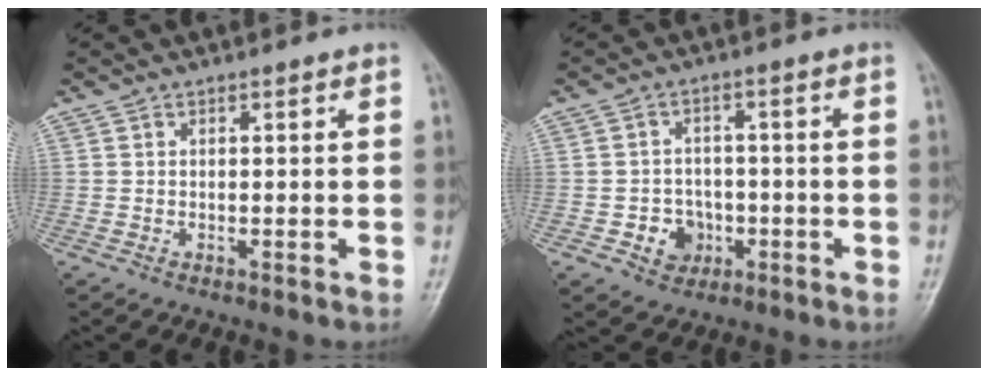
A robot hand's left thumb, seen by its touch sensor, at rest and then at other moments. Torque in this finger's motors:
{"motor_torque": [-0.13, 0.23, 0.27, 0.15, 0.00]}